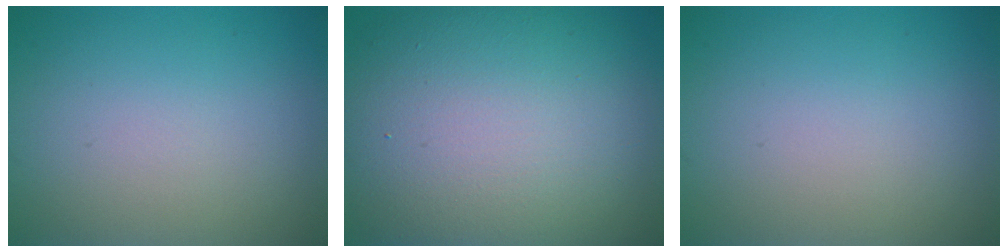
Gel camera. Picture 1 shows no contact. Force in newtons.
{"total": 15.3, "press": 15.2, "slide": 0.8}
{"total": 0.0}